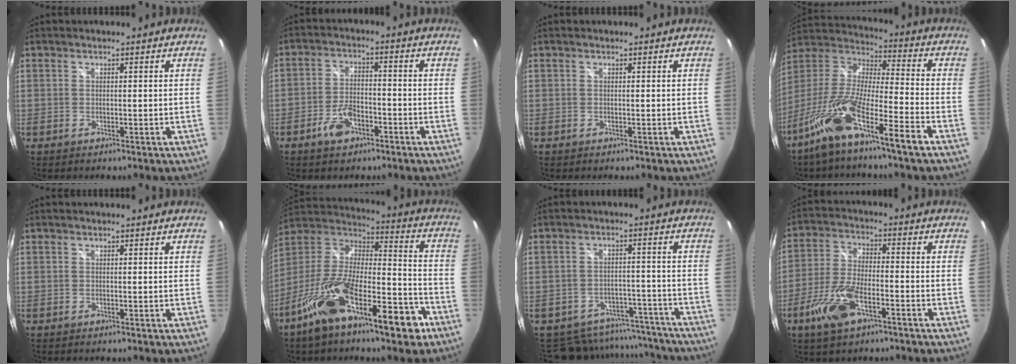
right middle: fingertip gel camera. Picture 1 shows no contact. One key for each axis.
{"total": 6.2, "fx": -3.8, "fy": 3.2, "fz": 3.8, "tx": -0.082, "ty": 0.006, "tz": -0.064}
{"total": 0.0}
{"total": 16.3, "fx": -10.2, "fy": 1.5, "fz": 12.7, "tx": -0.251, "ty": -0.019, "tz": -0.195}
{"total": 0.0}
{"total": 21.9, "fx": -12.3, "fy": 7.7, "fz": 16.4, "tx": -0.276, "ty": -0.006, "tz": -0.212}
{"total": 14.2, "fx": -12.4, "fy": 6.6, "fz": 2.7, "tx": -0.062, "ty": 0.035, "tz": -0.151}
{"total": 10.9, "fx": -5.9, "fy": 4.5, "fz": 8.0, "tx": -0.175, "ty": -0.007, "tz": -0.112}